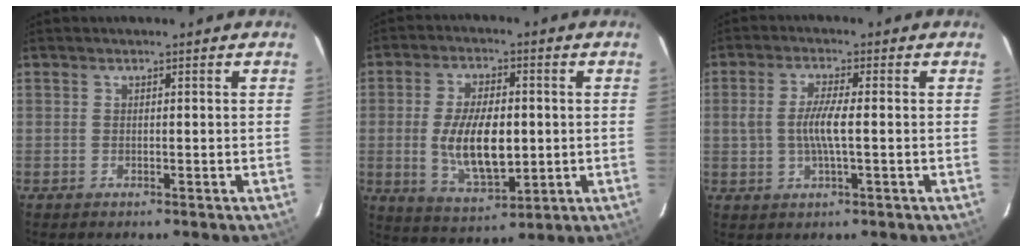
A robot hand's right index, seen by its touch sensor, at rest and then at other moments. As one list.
[{"total": 12.5, "force": [-0.7, 5.7, 11.1], "torque": [-0.214, -0.011, -0.001]}, {"total": 5.6, "force": [-0.3, 1.1, 5.4], "torque": [-0.104, -0.001, -0.003]}]